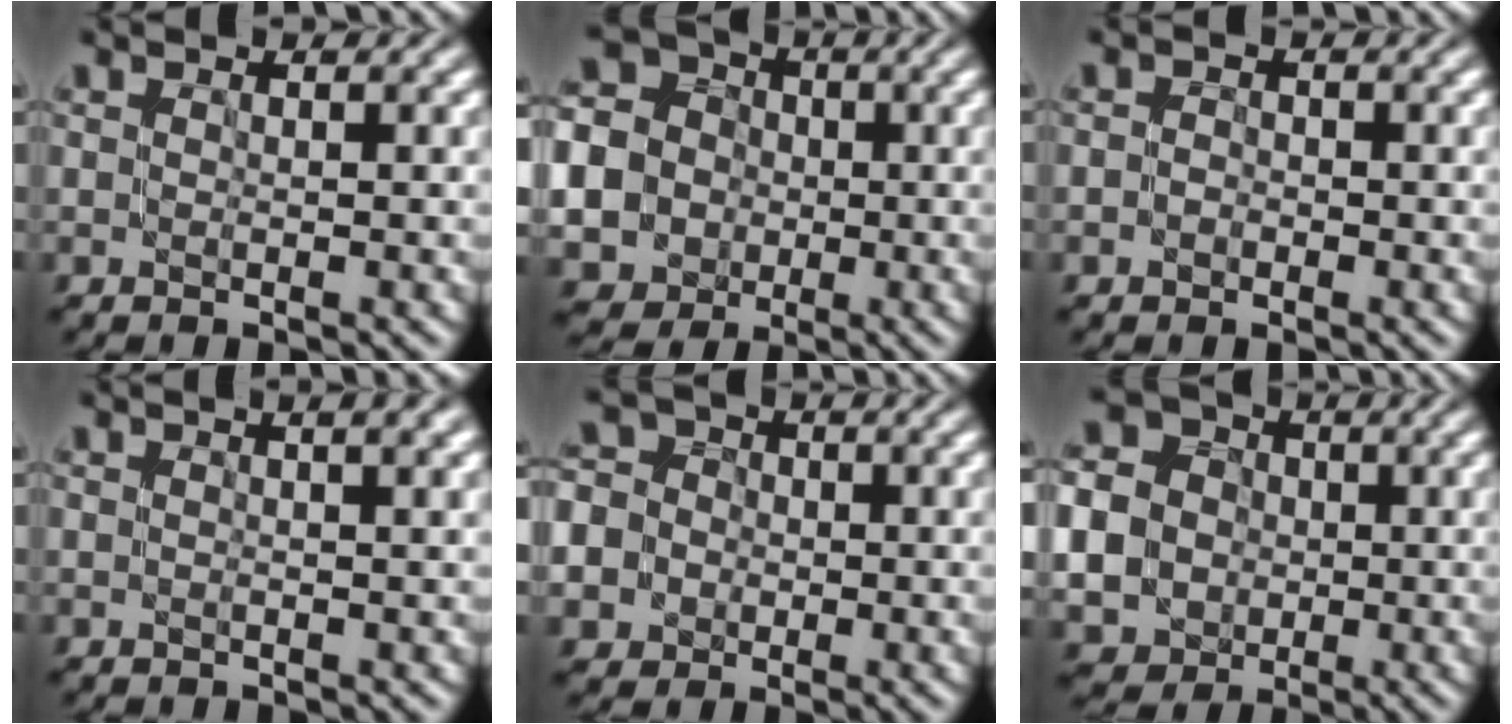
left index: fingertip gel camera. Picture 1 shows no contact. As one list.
[{"total": 12.9, "force": [-3.1, 11.9, 4.0], "torque": [-0.122, -0.019, -0.078]}, {"total": 0.8, "force": [-0.3, 0.7, 0.4], "torque": [-0.007, 0.000, -0.010]}, {"total": 2.7, "force": [1.1, 0.9, 2.3], "torque": [-0.022, 0.001, 0.000]}, {"total": 10.4, "force": [-2.9, 9.4, 3.3], "torque": [-0.089, 0.004, -0.084]}, {"total": 9.4, "force": [-1.2, 8.6, 3.7], "torque": [-0.093, -0.009, -0.047]}]